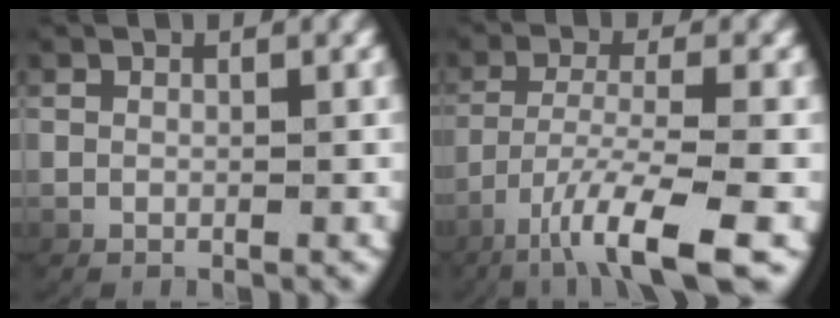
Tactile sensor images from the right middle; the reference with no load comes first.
{"total": 7.4, "force": [-3.8, 1.8, 6.1], "torque": [-0.124, -0.030, -0.037]}